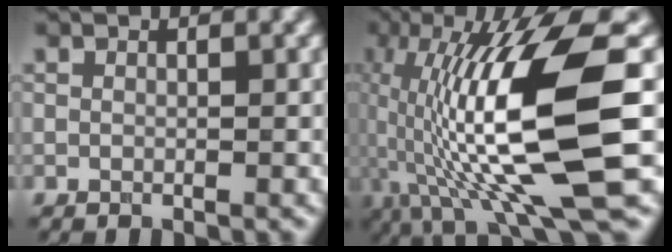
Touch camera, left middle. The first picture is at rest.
{"total": 14.1, "force": [-1.5, 3.0, 13.7], "torque": [-0.250, 0.012, -0.015]}